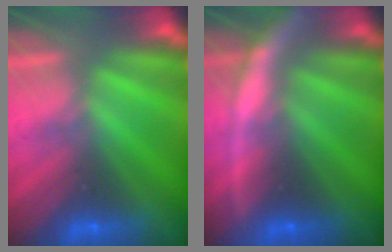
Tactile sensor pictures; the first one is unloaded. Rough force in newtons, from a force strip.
{"total": 8.2}